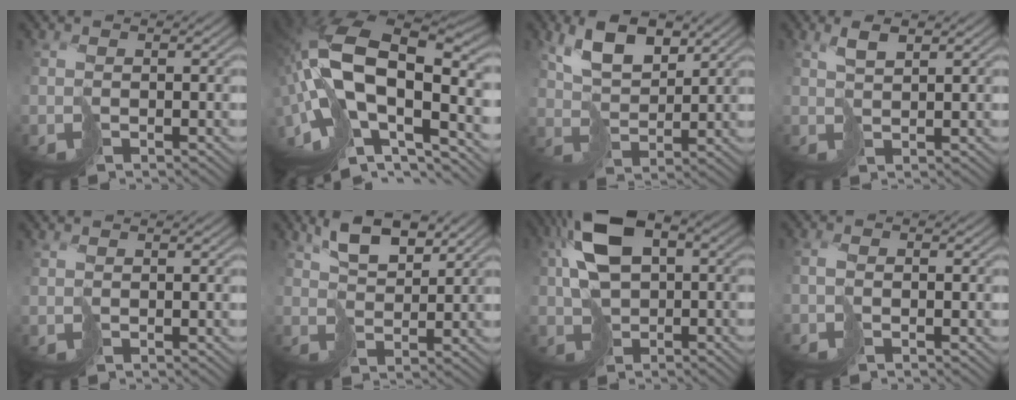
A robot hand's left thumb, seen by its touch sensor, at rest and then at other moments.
{"total": 18.6, "force": [-4.2, 10.1, 15.1], "torque": [-0.328, -0.009, -0.075]}
{"total": 7.5, "force": [4.1, 3.8, 5.0], "torque": [-0.105, 0.004, 0.077]}
{"total": 2.8, "force": [1.6, 0.8, 2.1], "torque": [-0.048, 0.003, 0.033]}
{"total": 0.5, "force": [0.5, 0.2, 0.1], "torque": [-0.006, 0.001, 0.012]}
{"total": 6.1, "force": [3.7, 2.6, 4.0], "torque": [-0.085, 0.005, 0.070]}
{"total": 11.1, "force": [1.5, 7.4, 8.1], "torque": [-0.176, -0.001, 0.026]}
{"total": 1.8, "force": [-0.9, 0.8, 1.3], "torque": [-0.032, 0.002, -0.022]}